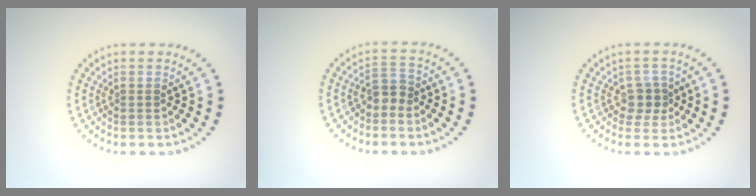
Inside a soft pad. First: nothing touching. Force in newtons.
{"total": 1.9, "press": 1.5, "slide": 1.0}
{"total": 1.8, "press": 1.4, "slide": 1.1}